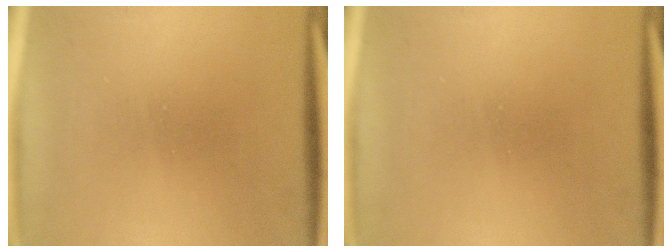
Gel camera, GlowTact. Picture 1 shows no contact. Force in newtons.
{"total": 0.0}